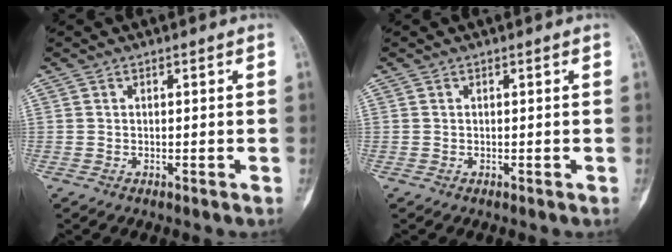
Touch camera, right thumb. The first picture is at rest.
{"total": 0.0}